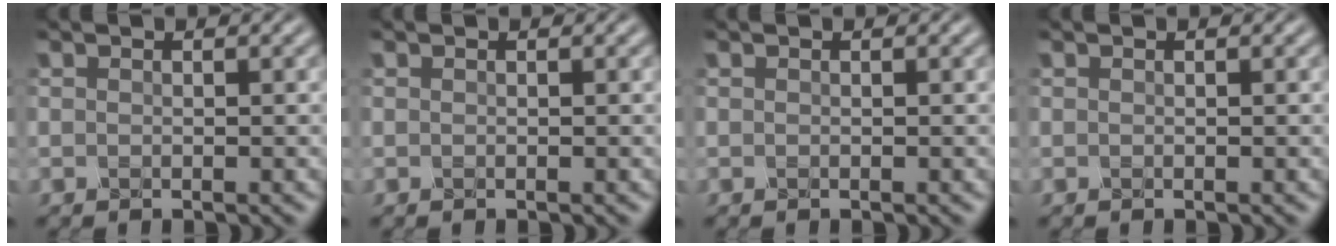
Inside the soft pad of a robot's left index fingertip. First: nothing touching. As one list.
[{"total": 0.0}, {"total": 0.0}, {"total": 0.0}]